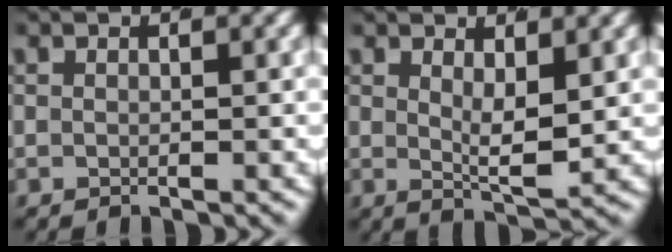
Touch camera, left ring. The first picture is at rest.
{"total": 3.1, "force": [1.1, 0.5, 2.8], "torque": [-0.049, -0.021, 0.027]}